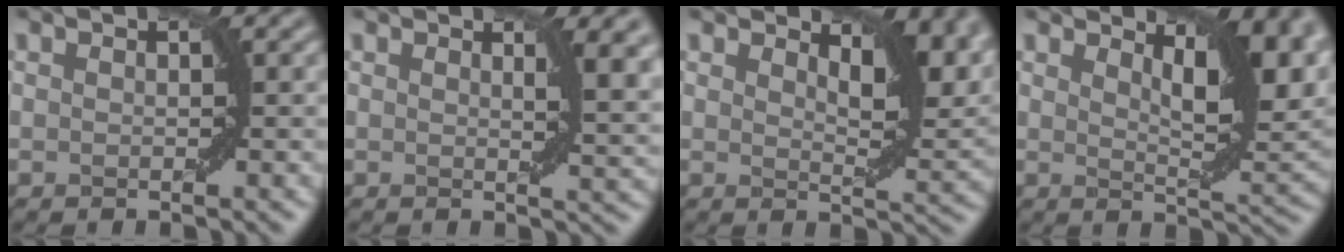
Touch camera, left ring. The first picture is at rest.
{"total": 3.5, "force": [1.5, 0.9, 3.1], "torque": [-0.031, -0.003, 0.023]}
{"total": 6.0, "force": [3.5, 2.2, 4.4], "torque": [-0.061, 0.000, 0.055]}
{"total": 7.7, "force": [3.9, 2.3, 6.2], "torque": [-0.088, 0.004, 0.068]}